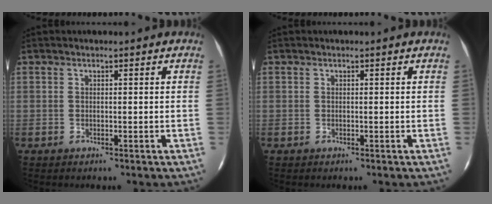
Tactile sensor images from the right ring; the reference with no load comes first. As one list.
[{"total": 0.0}]